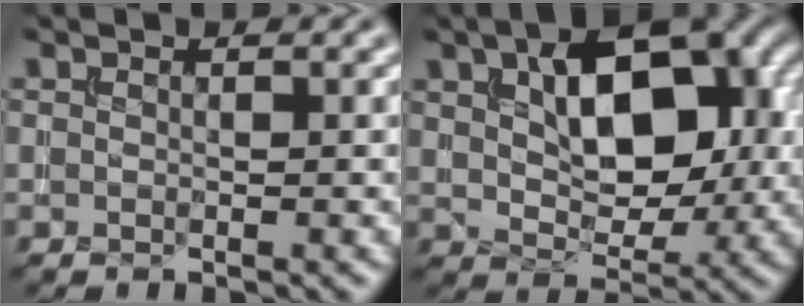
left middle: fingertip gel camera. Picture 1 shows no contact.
{"total": 10.2, "force": [2.5, 5.7, 8.1], "torque": [-0.126, 0.012, 0.042]}